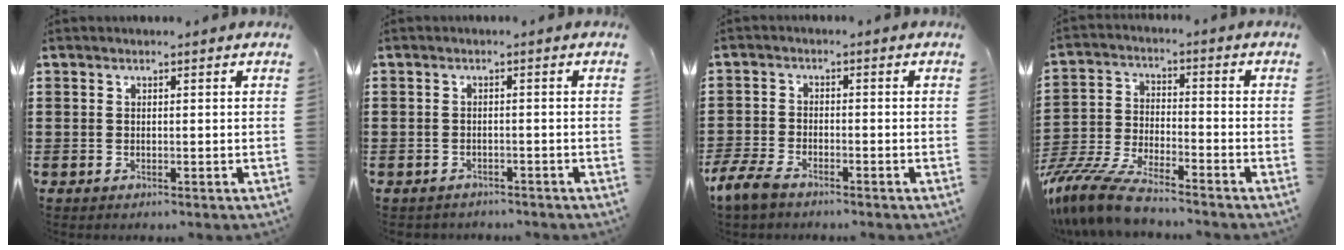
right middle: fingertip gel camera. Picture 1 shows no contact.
{"total": 1.3, "force": [-1.3, 0.3, 0.0], "torque": [-0.005, 0.000, -0.029]}
{"total": 4.3, "force": [-3.4, 1.5, 2.1], "torque": [-0.071, -0.007, -0.075]}
{"total": 9.0, "force": [-8.2, 1.0, 3.4], "torque": [-0.088, 0.003, -0.169]}